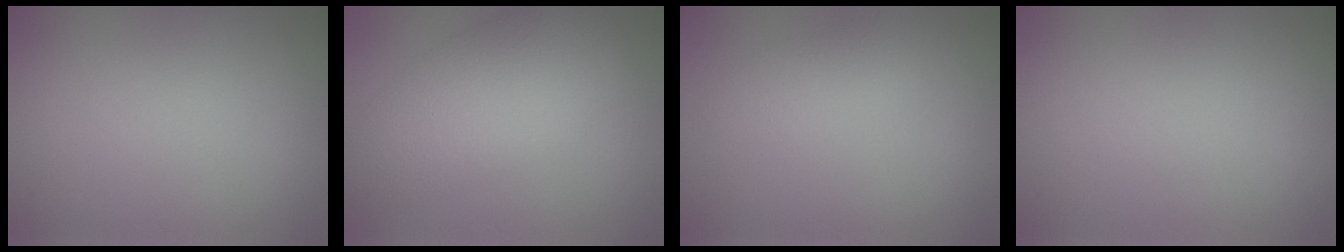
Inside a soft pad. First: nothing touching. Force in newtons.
{"total": 6.5, "press": 6.5, "slide": 0.1}
{"total": 1.9, "press": 1.9, "slide": 0.0}
{"total": 0.0}